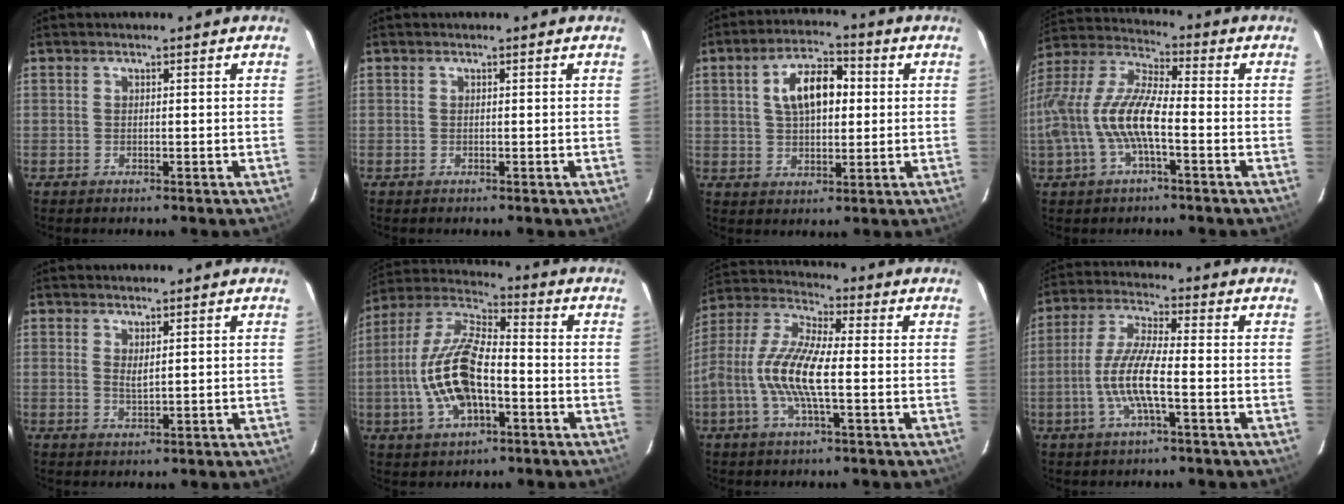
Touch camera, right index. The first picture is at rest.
{"total": 0.0}
{"total": 9.6, "force": [1.9, 5.1, 7.9], "torque": [-0.137, 0.025, 0.034]}
{"total": 15.0, "force": [-3.5, 4.7, 13.8], "torque": [-0.282, 0.001, -0.068]}
{"total": 1.9, "force": [0.7, 0.6, 1.7], "torque": [-0.030, -0.002, 0.013]}
{"total": 15.8, "force": [-4.0, 6.8, 13.6], "torque": [-0.284, 0.003, -0.077]}
{"total": 12.5, "force": [-2.2, 3.0, 11.9], "torque": [-0.248, 0.002, -0.047]}
{"total": 9.7, "force": [-2.9, 1.4, 9.1], "torque": [-0.192, -0.003, -0.055]}